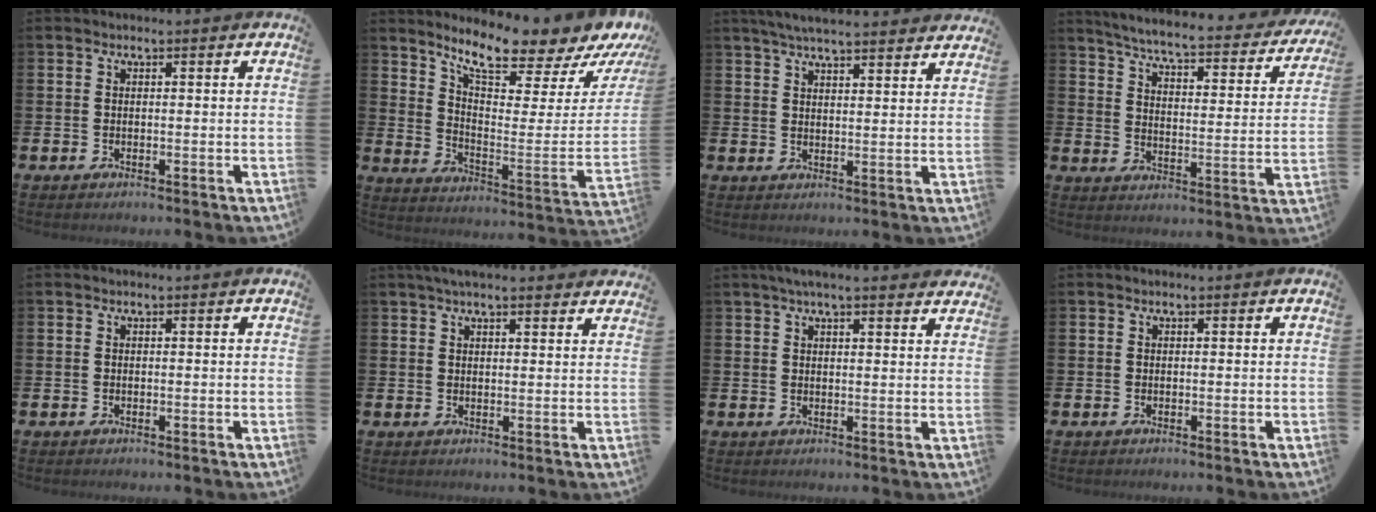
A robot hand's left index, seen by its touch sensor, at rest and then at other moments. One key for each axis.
{"total": 8.8, "fx": 8.2, "fy": 0.8, "fz": 2.9, "tx": -0.074, "ty": -0.078, "tz": 0.136}
{"total": 5.3, "fx": 5.0, "fy": 0.4, "fz": 1.6, "tx": -0.038, "ty": -0.019, "tz": 0.091}
{"total": 5.1, "fx": 4.6, "fy": 0.4, "fz": 2.0, "tx": -0.063, "ty": -0.042, "tz": 0.071}
{"total": 0.0}
{"total": 3.3, "fx": 3.0, "fy": 0.4, "fz": 1.3, "tx": -0.028, "ty": -0.005, "tz": 0.053}
{"total": 3.8, "fx": 3.5, "fy": 0.3, "fz": 1.6, "tx": -0.035, "ty": -0.008, "tz": 0.062}
{"total": 0.0}